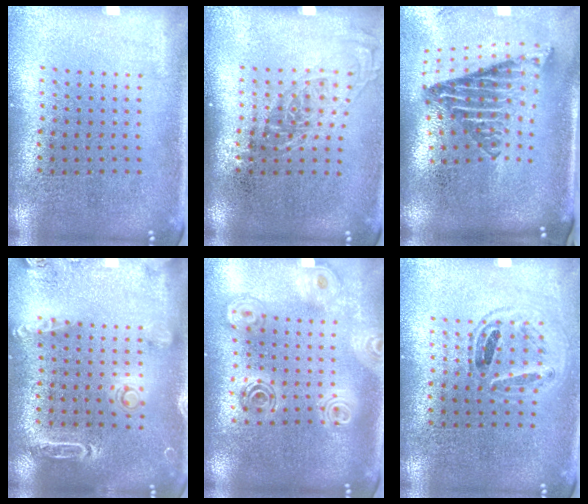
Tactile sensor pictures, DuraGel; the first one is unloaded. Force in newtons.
{"total": 1.3, "press": 1.1, "slide": 0.8}
{"total": 2.8, "press": 1.7, "slide": 2.2}
{"total": 1.9, "press": 1.9, "slide": 0.5}
{"total": 2.0, "press": 1.7, "slide": 1.1}
{"total": 0.9, "press": 0.9, "slide": 0.2}